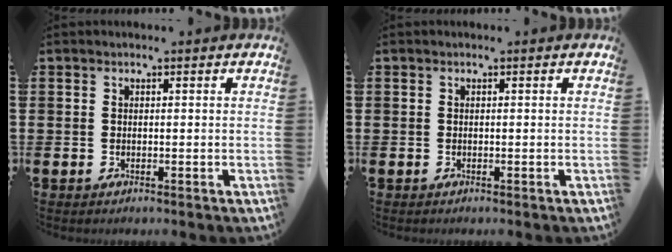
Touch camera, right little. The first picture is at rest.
{"total": 0.0}